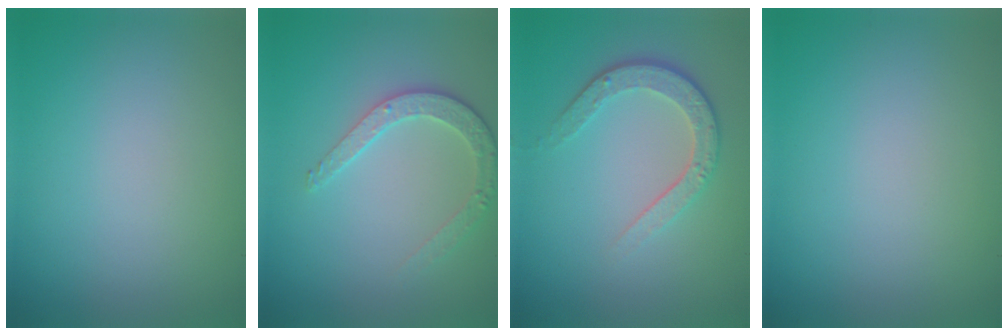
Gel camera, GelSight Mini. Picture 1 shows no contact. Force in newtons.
{"total": 2.8, "press": 2.5, "slide": 1.2}
{"total": 3.5, "press": 2.8, "slide": 2.1}
{"total": 0.0}